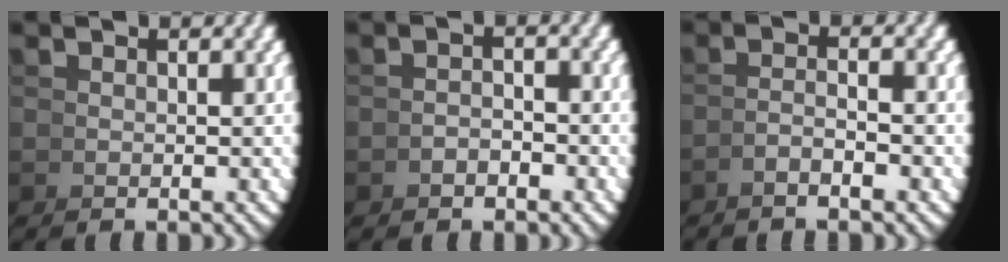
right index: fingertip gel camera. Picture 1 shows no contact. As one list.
[{"total": 1.4, "force": [-1.4, -0.2, 0.1], "torque": [0.018, 0.006, -0.030]}, {"total": 2.0, "force": [-1.1, -0.8, 1.4], "torque": [-0.015, 0.004, -0.022]}]